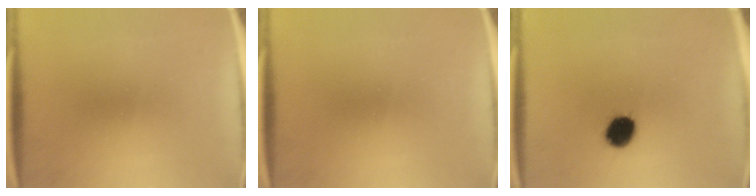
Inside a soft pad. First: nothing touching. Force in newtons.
{"total": 0.0}
{"total": 7.2}